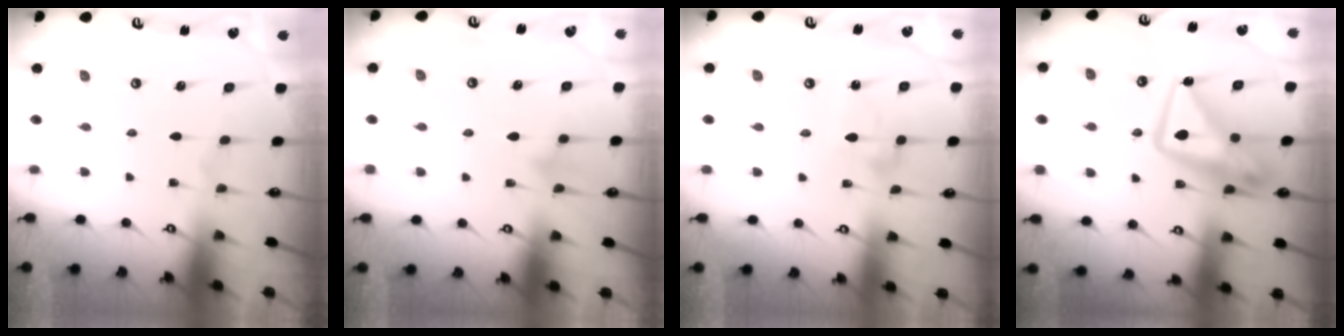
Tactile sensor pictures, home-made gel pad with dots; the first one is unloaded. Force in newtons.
{"total": 5.7, "press": 5.5, "slide": 1.4}
{"total": 5.7, "press": 5.7, "slide": 0.4}
{"total": 12.8, "press": 12.7, "slide": 1.7}